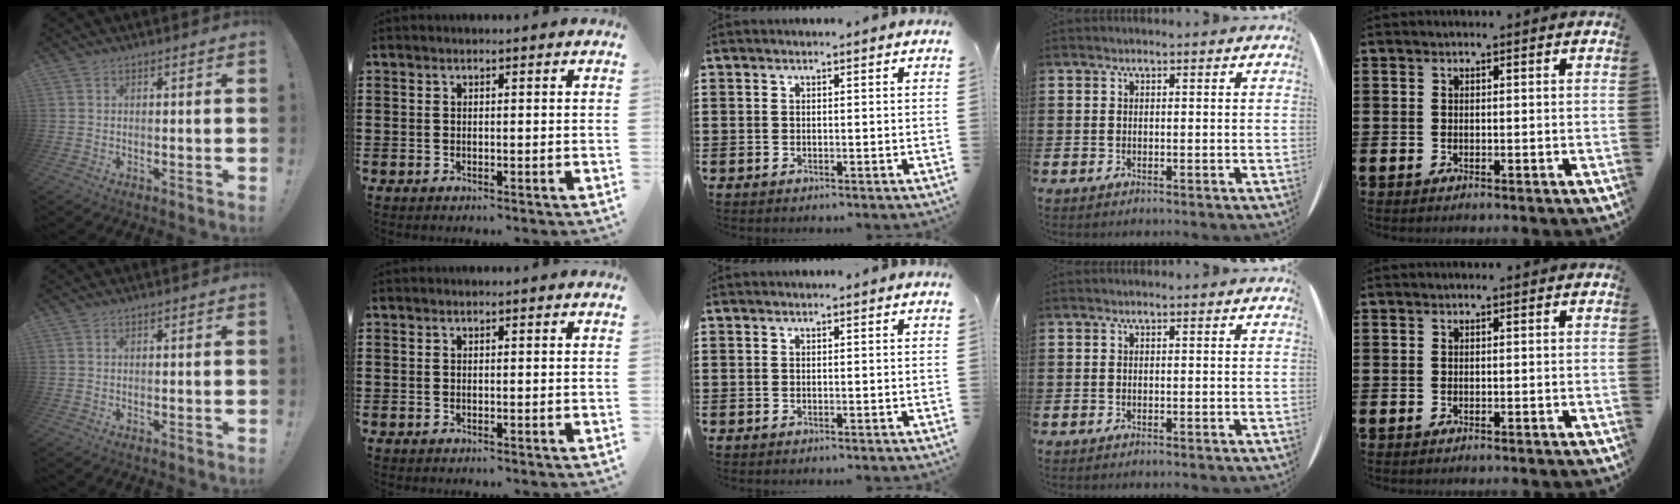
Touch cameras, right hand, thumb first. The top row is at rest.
{}